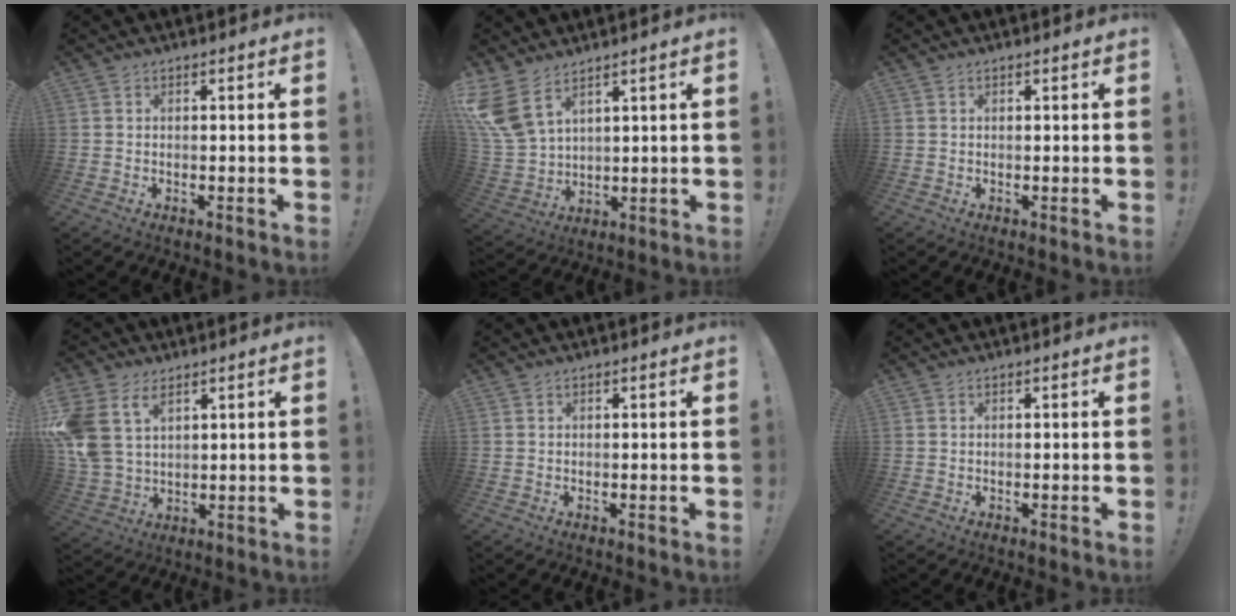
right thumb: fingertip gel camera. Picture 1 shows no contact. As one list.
[{"total": 11.4, "force": [7.3, 5.6, 6.8], "torque": [-0.150, -0.040, 0.139]}, {"total": 0.0}, {"total": 11.5, "force": [5.7, 7.5, 6.6], "torque": [-0.151, -0.025, 0.113]}, {"total": 0.0}, {"total": 0.0}]